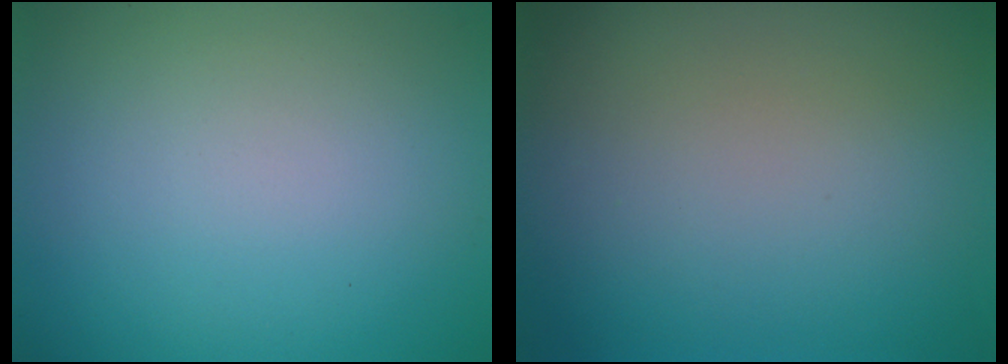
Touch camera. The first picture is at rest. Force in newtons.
{"total": 0.0}